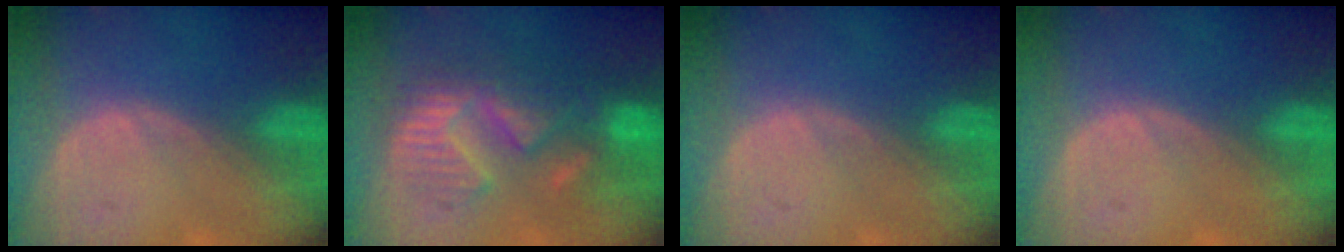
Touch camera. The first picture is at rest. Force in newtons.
{"total": 9.7, "press": 9.7, "slide": 0.5}
{"total": 0.0}
{"total": 0.0}